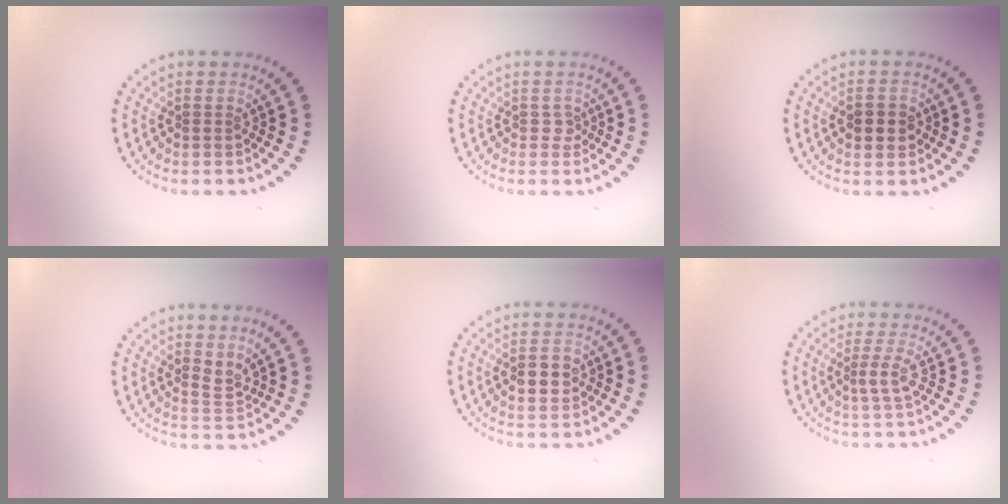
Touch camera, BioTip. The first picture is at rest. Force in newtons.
{"total": 0.8, "press": 0.6, "slide": 0.5}
{"total": 2.1, "press": 2.1, "slide": 0.1}
{"total": 1.7, "press": 1.2, "slide": 1.1}
{"total": 2.9, "press": 2.9, "slide": 0.1}
{"total": 1.8, "press": 1.5, "slide": 1.1}